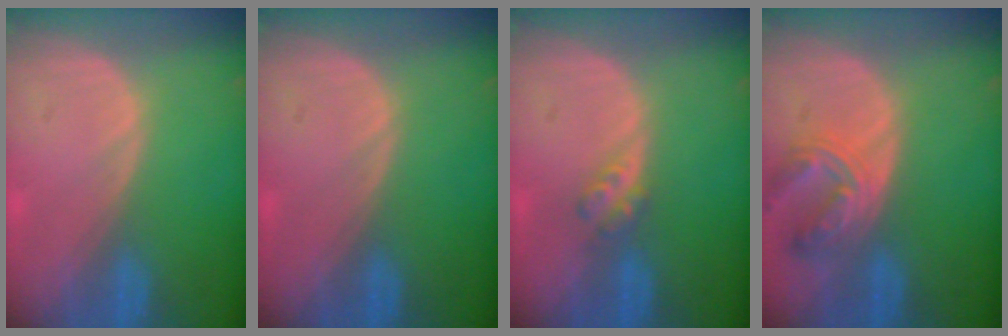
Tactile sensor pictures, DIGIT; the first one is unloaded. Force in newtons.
{"total": 0.0}
{"total": 2.7, "press": 2.3, "slide": 1.3}
{"total": 6.8, "press": 6.3, "slide": 2.5}